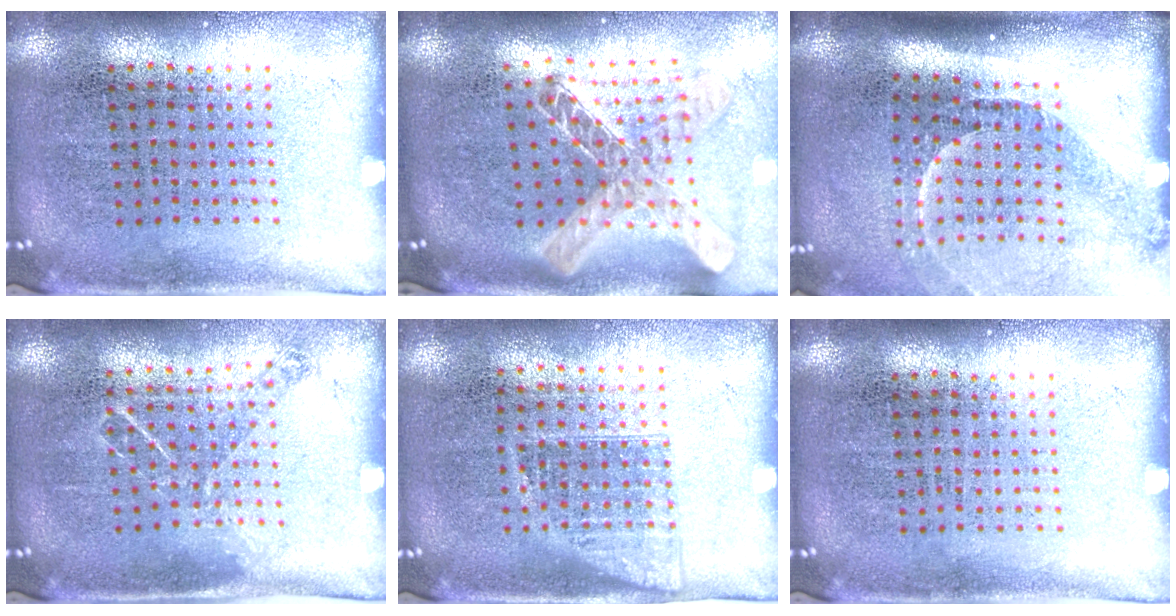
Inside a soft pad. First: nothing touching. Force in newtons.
{"total": 1.6, "press": 1.4, "slide": 0.8}
{"total": 2.2, "press": 1.5, "slide": 1.6}
{"total": 0.8, "press": 0.8, "slide": 0.2}
{"total": 1.1, "press": 0.9, "slide": 0.6}
{"total": 0.0}